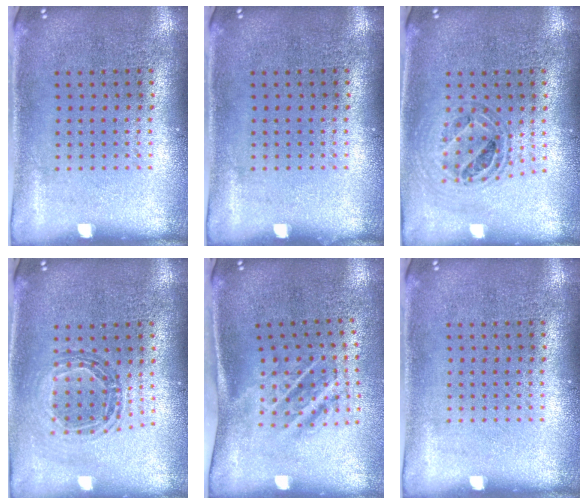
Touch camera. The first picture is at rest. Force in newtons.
{"total": 0.0}
{"total": 0.7, "press": 0.7, "slide": 0.0}
{"total": 0.9, "press": 0.9, "slide": 0.1}
{"total": 1.8, "press": 1.1, "slide": 1.4}
{"total": 0.0}